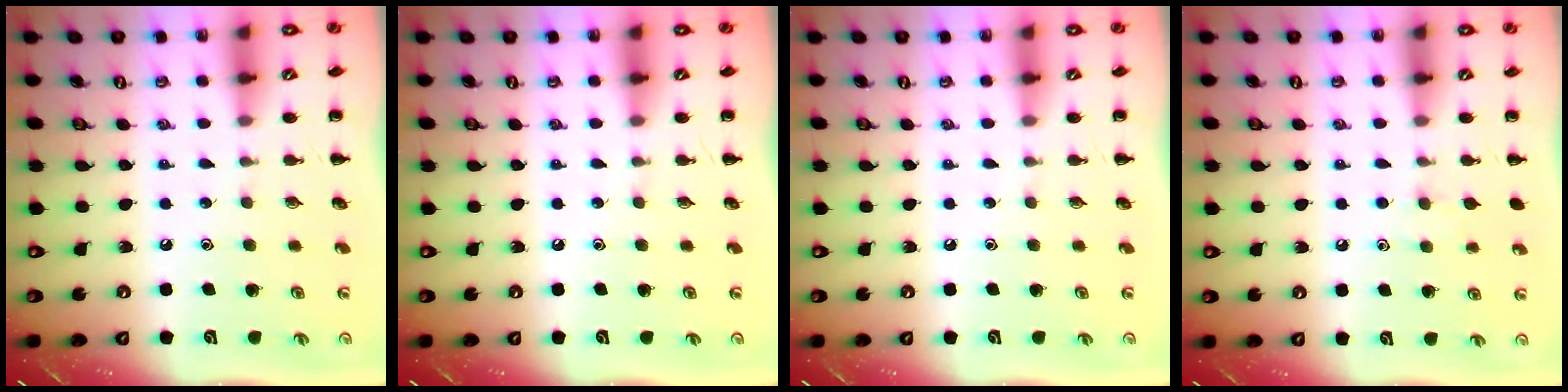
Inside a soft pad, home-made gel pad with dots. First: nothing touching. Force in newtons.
{"total": 0.0}
{"total": 0.0}
{"total": 5.0, "press": 4.6, "slide": 1.9}